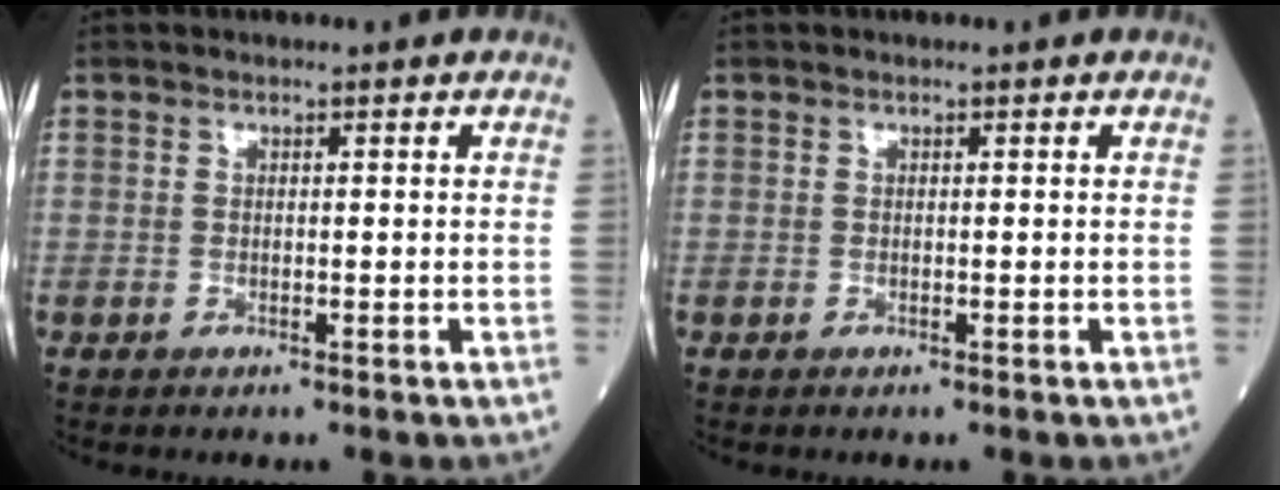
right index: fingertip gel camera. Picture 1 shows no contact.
{"total": 0.0}